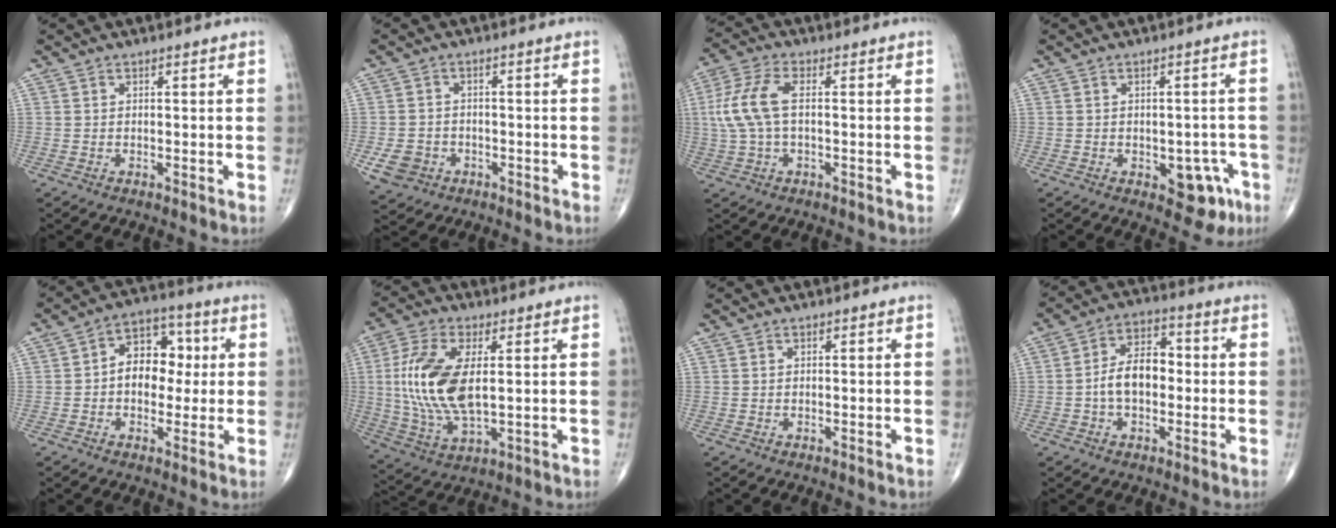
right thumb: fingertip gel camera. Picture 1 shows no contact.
{"total": 5.4, "force": [-2.1, 4.5, 1.9], "torque": [-0.030, 0.010, -0.031]}
{"total": 9.0, "force": [0.6, 4.1, 8.0], "torque": [-0.201, 0.020, 0.010]}
{"total": 7.1, "force": [-2.8, 4.1, 5.1], "torque": [-0.029, 0.016, -0.028]}
{"total": 10.7, "force": [0.6, 7.7, 7.4], "torque": [-0.071, 0.027, 0.002]}
{"total": 15.8, "force": [1.6, 7.4, 13.8], "torque": [-0.295, -0.008, 0.037]}
{"total": 0.0}
{"total": 9.4, "force": [-0.9, 6.0, 7.2], "torque": [-0.109, 0.032, -0.026]}